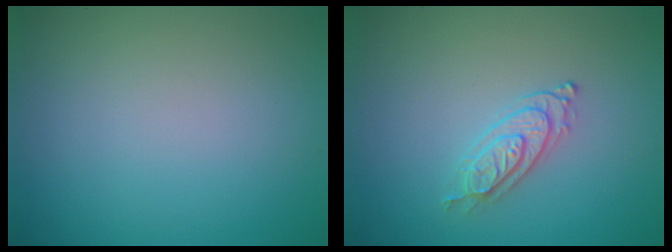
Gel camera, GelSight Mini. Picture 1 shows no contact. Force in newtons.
{"total": 2.2, "press": 2.0, "slide": 0.7}